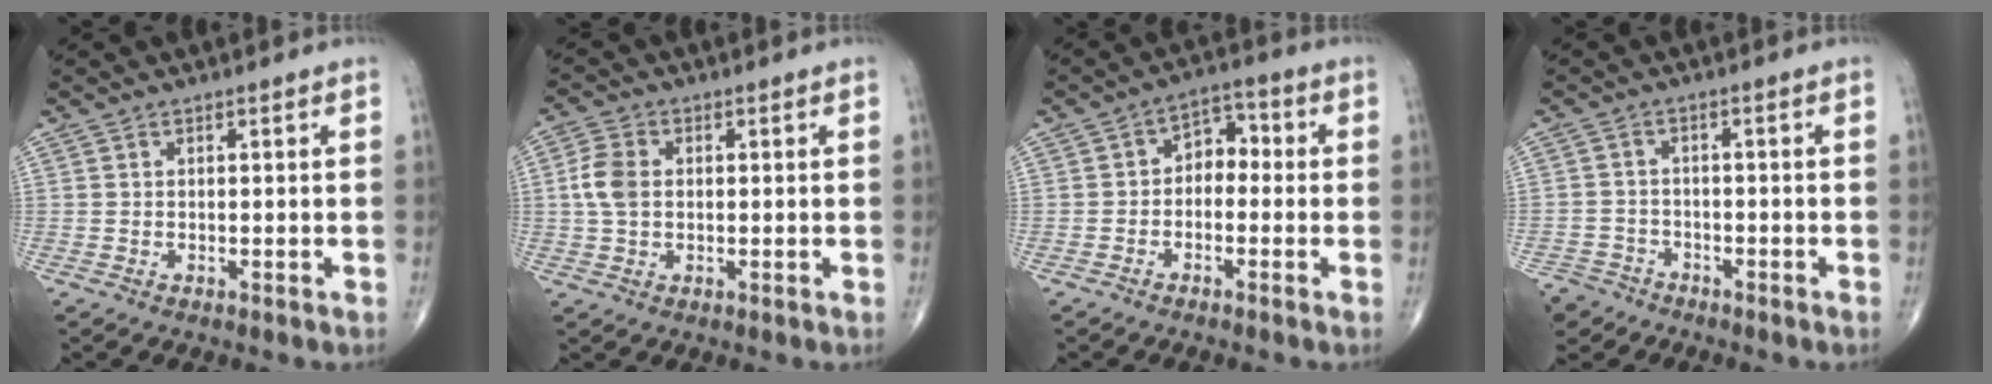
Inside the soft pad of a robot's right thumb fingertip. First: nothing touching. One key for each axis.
{"total": 5.3, "fx": 0.4, "fy": 3.6, "fz": 3.8, "tx": -0.085, "ty": 0.007, "tz": 0.002}
{"total": 5.5, "fx": -0.7, "fy": 3.9, "fz": 3.7, "tx": -0.029, "ty": 0.030, "tz": -0.028}
{"total": 5.7, "fx": -4.3, "fy": 3.6, "fz": 0.7, "tx": -0.017, "ty": 0.015, "tz": -0.079}